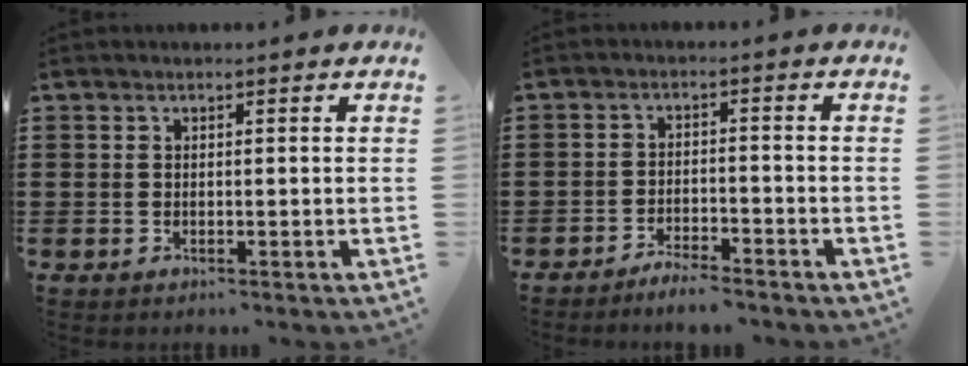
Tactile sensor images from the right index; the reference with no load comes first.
{"total": 3.1, "force": [-3.1, 0.0, 0.4], "torque": [-0.012, 0.002, -0.064]}